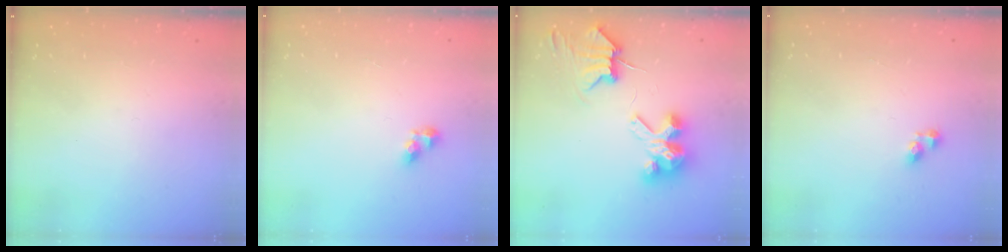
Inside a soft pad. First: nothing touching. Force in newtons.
{"total": 5.0, "press": 5.0, "slide": 0.5}
{"total": 6.3, "press": 6.3, "slide": 0.8}
{"total": 3.3, "press": 3.3, "slide": 0.4}